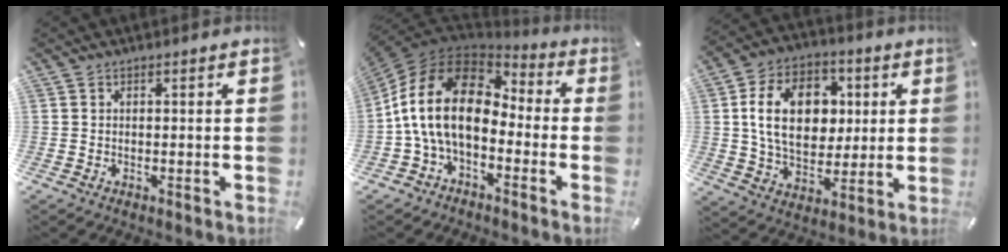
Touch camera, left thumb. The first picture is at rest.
{"total": 18.0, "force": [-1.8, 11.8, 13.6], "torque": [-0.291, 0.027, -0.037]}
{"total": 17.4, "force": [2.9, 12.6, 11.7], "torque": [-0.204, 0.013, 0.051]}